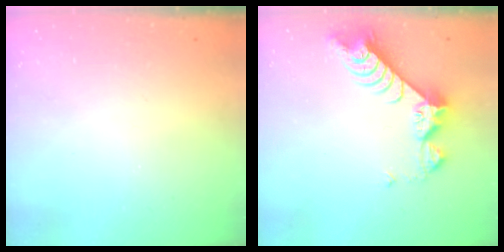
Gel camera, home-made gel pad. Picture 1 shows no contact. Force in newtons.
{"total": 9.1, "press": 9.1, "slide": 0.6}